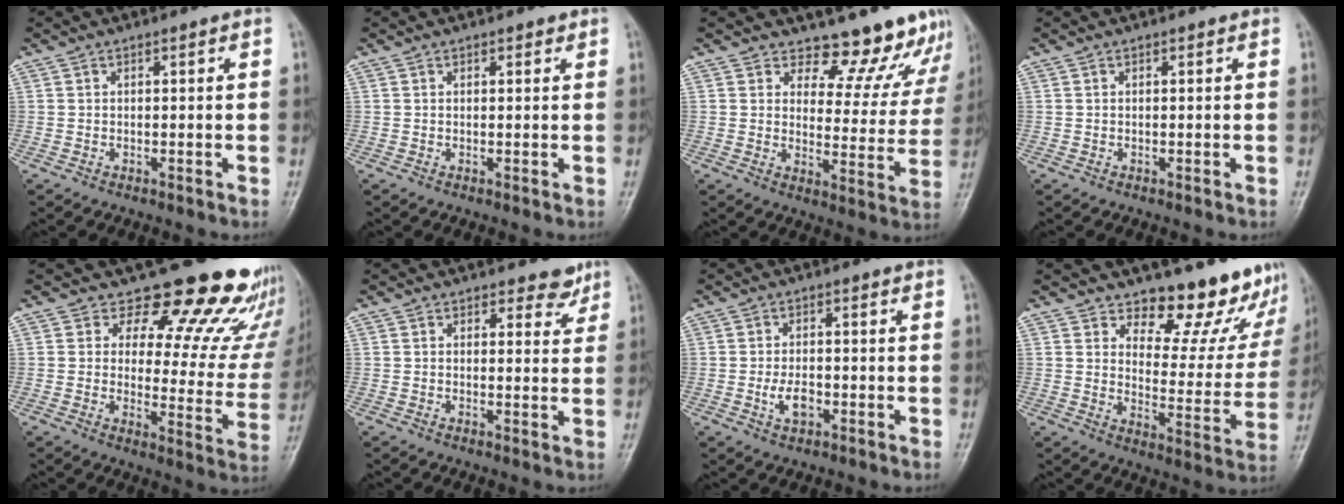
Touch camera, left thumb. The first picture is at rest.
{"total": 1.0, "force": [0.7, 0.7, 0.4], "torque": [0.007, -0.003, 0.005]}
{"total": 13.0, "force": [12.0, 4.7, 1.4], "torque": [0.035, -0.106, 0.134]}
{"total": 0.0}
{"total": 19.6, "force": [16.8, 7.5, 6.8], "torque": [-0.026, -0.129, 0.190]}
{"total": 3.4, "force": [2.7, 1.9, 0.7], "torque": [0.017, -0.020, 0.031]}
{"total": 4.2, "force": [-1.3, 2.5, 3.1], "torque": [-0.051, 0.002, -0.022]}
{"total": 15.8, "force": [13.8, 6.3, 4.3], "torque": [0.005, -0.121, 0.167]}